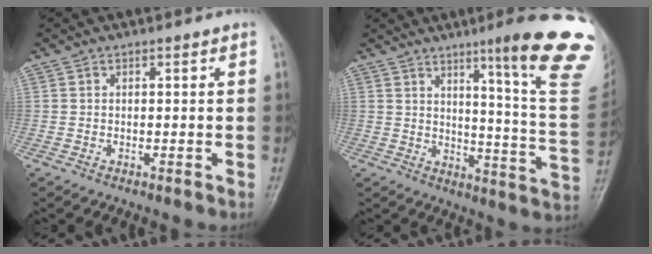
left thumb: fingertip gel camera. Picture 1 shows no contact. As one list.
[{"total": 20.8, "force": [11.9, 1.5, 16.9], "torque": [-0.195, -0.072, 0.156]}]